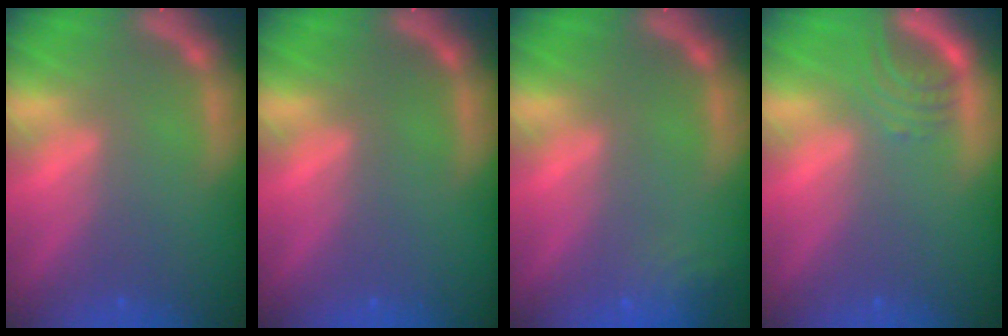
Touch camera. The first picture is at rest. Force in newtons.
{"total": 0.0}
{"total": 3.0}
{"total": 3.0}